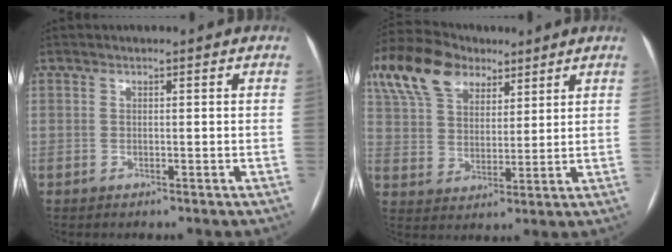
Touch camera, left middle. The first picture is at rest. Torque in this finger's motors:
{"motor_torque": [1.26, -0.88, 0.19, 0.05]}